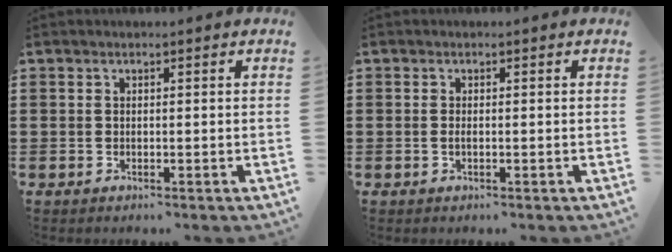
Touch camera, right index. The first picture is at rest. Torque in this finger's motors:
{"motor_torque": [2.14, 0.00, 0.07, 0.03]}